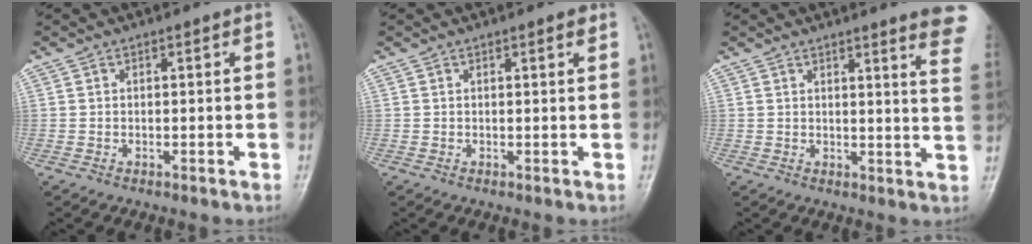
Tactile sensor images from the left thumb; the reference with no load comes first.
{"total": 1.0, "force": [0.6, 0.3, 0.8], "torque": [-0.010, 0.000, 0.005]}
{"total": 10.7, "force": [8.2, 0.6, 6.8], "torque": [-0.059, -0.048, 0.072]}